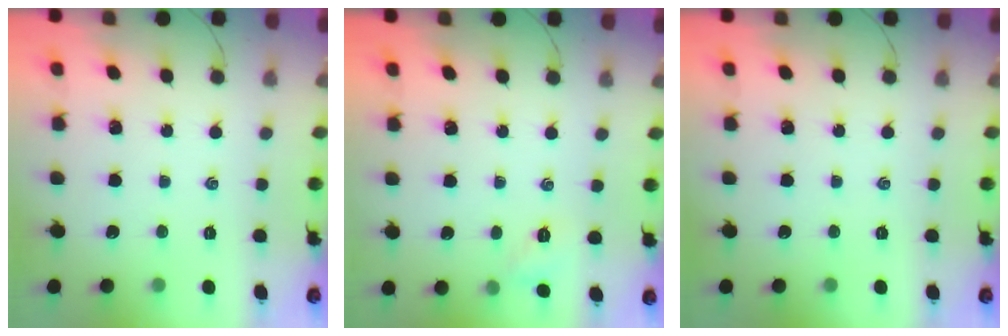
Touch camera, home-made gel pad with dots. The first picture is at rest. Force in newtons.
{"total": 2.9, "press": 2.8, "slide": 0.5}
{"total": 0.0}